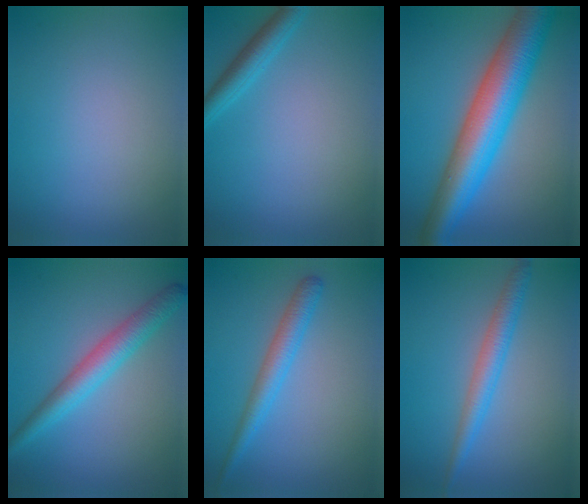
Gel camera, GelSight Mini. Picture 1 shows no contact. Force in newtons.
{"total": 2.5, "press": 2.4, "slide": 0.1}
{"total": 10.2, "press": 10.2, "slide": 0.3}
{"total": 4.0, "press": 4.0, "slide": 0.1}
{"total": 2.8, "press": 2.8, "slide": 0.1}
{"total": 2.9, "press": 2.9, "slide": 0.1}